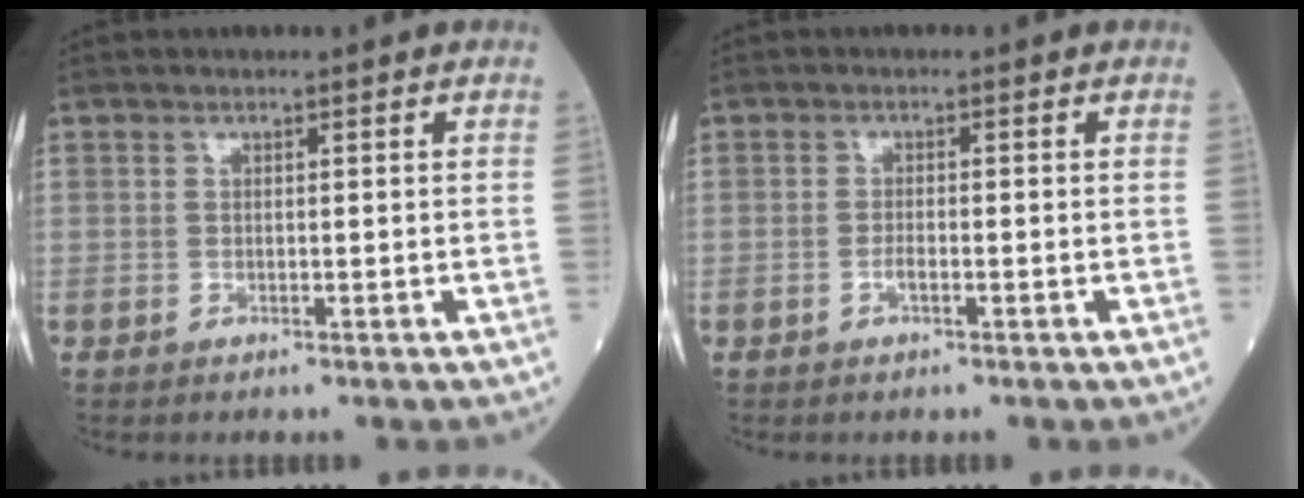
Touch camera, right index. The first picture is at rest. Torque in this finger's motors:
{"motor_torque": [0.09, -0.05, 0.16, 0.04]}